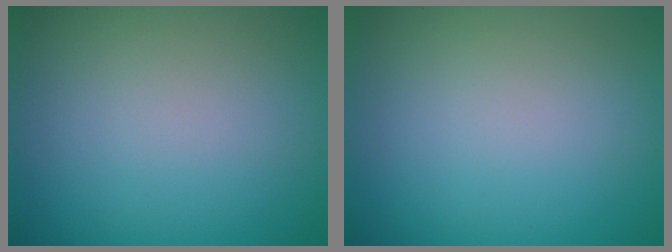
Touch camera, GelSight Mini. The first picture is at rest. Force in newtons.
{"total": 0.0}